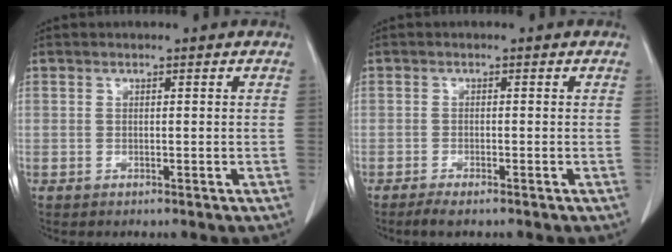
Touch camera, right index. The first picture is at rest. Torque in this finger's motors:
{"motor_torque": [-0.05, 0.07, -0.04, 0.02]}